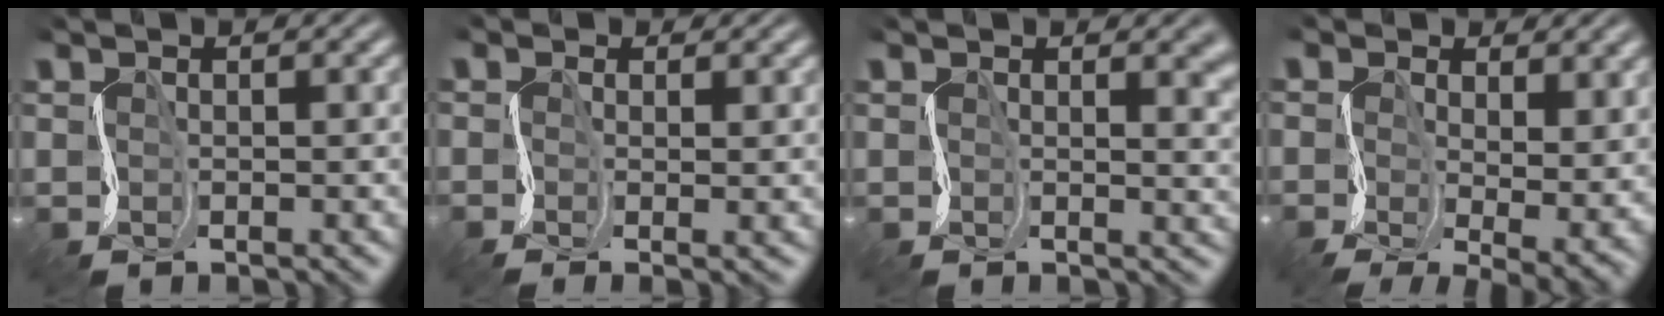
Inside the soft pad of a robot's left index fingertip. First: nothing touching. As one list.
[{"total": 2.1, "force": [-0.6, -1.4, -1.5], "torque": [0.028, -0.007, -0.018]}, {"total": 3.7, "force": [2.0, 1.4, 2.8], "torque": [-0.030, 0.000, 0.024]}, {"total": 3.3, "force": [-0.3, 1.2, 3.1], "torque": [-0.045, -0.023, -0.012]}]